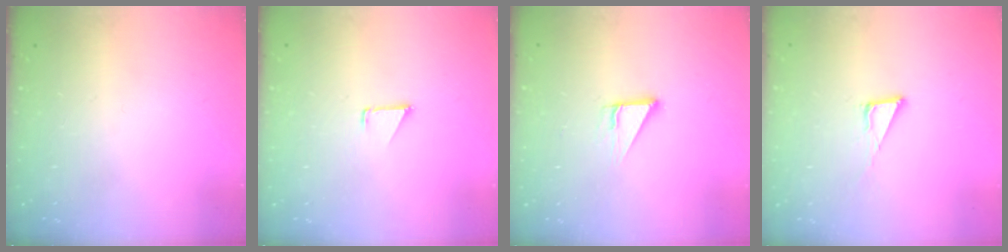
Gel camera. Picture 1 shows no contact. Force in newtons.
{"total": 0.7, "press": 0.7, "slide": 0.1}
{"total": 3.8, "press": 3.8, "slide": 0.2}
{"total": 4.3, "press": 4.3, "slide": 0.2}